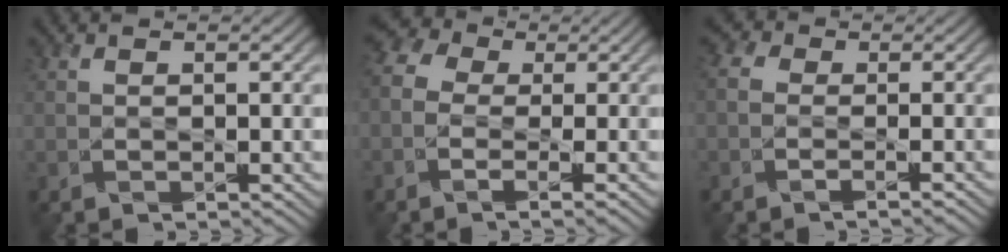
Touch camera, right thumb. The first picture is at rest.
{"total": 7.5, "force": [-1.6, 4.8, 5.6], "torque": [-0.133, 0.002, -0.032]}
{"total": 3.3, "force": [-1.2, 2.4, 2.0], "torque": [-0.031, 0.003, -0.033]}